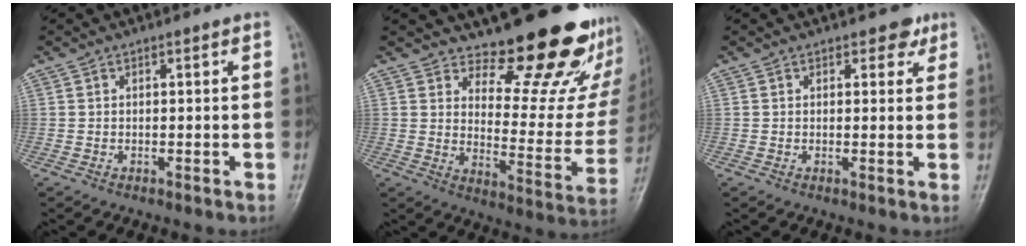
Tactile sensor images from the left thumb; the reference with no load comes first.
{"total": 20.3, "force": [16.0, 7.4, 10.0], "torque": [-0.080, -0.137, 0.206]}
{"total": 2.6, "force": [1.7, 1.6, 1.1], "torque": [0.007, -0.006, 0.017]}